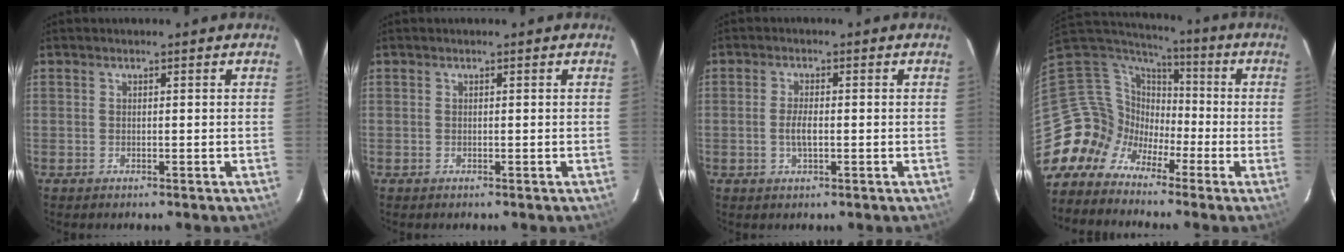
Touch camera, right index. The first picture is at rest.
{"total": 0.0}
{"total": 2.9, "force": [-0.5, 1.0, 2.7], "torque": [-0.054, -0.002, -0.009]}
{"total": 9.6, "force": [-5.6, 7.7, 1.3], "torque": [-0.040, 0.038, -0.134]}